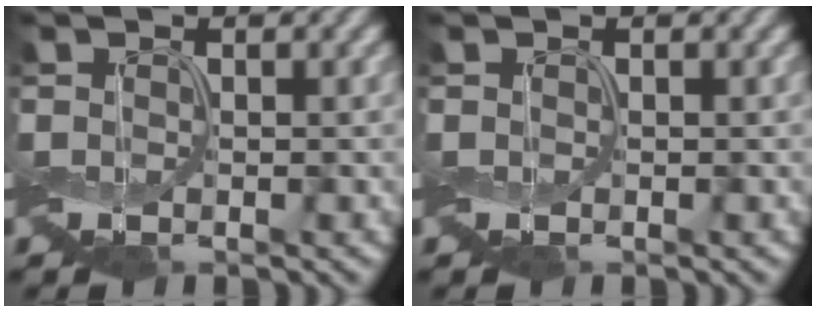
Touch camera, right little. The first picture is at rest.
{"total": 0.0}